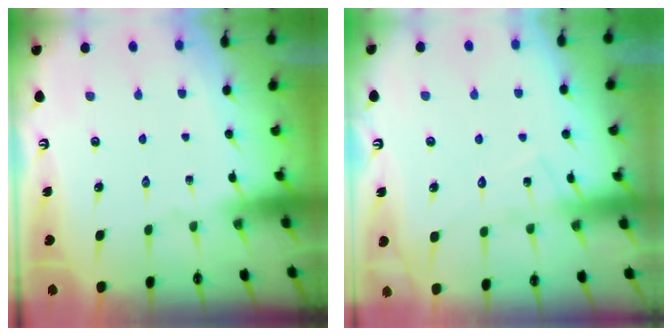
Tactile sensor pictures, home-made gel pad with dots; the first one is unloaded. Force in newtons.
{"total": 9.5, "press": 9.5, "slide": 0.6}